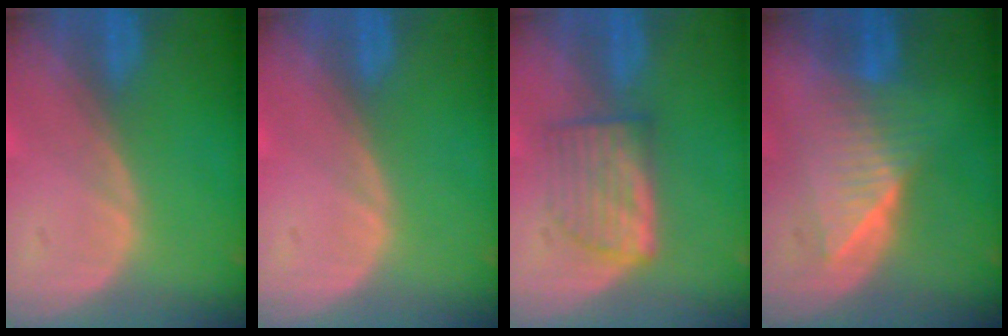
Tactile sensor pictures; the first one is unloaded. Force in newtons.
{"total": 0.6, "press": 0.1, "slide": 0.6}
{"total": 5.5, "press": 5.5, "slide": 0.4}
{"total": 6.4, "press": 6.3, "slide": 1.1}